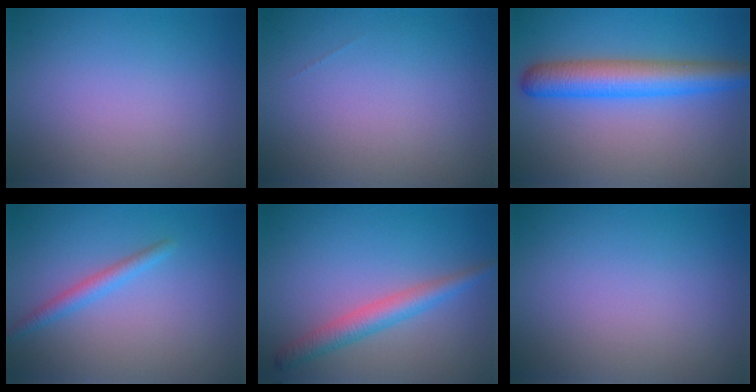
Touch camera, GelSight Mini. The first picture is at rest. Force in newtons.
{"total": 0.0}
{"total": 5.7, "press": 5.7, "slide": 0.1}
{"total": 1.8, "press": 1.8, "slide": 0.1}
{"total": 3.0, "press": 3.0, "slide": 0.0}
{"total": 0.0}